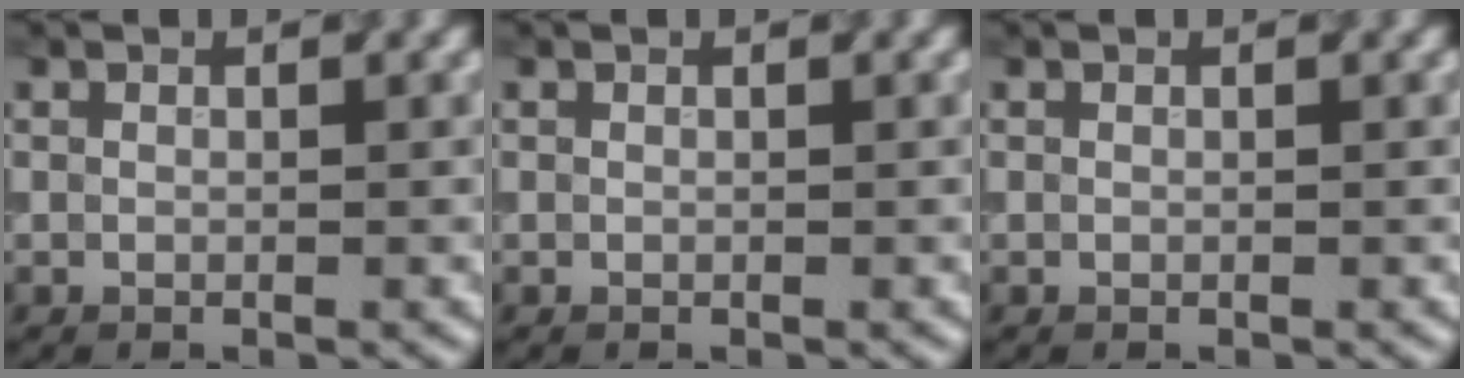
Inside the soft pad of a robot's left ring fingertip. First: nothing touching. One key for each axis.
{"total": 0.0}
{"total": 0.0}